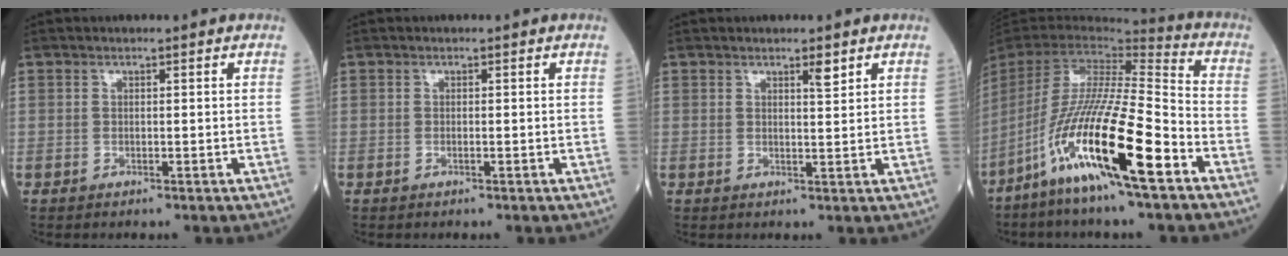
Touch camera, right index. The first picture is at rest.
{"total": 0.0}
{"total": 1.8, "force": [1.2, 0.2, 1.3], "torque": [-0.021, -0.003, 0.020]}
{"total": 20.3, "force": [-10.6, 1.1, 17.3], "torque": [-0.361, -0.049, -0.206]}